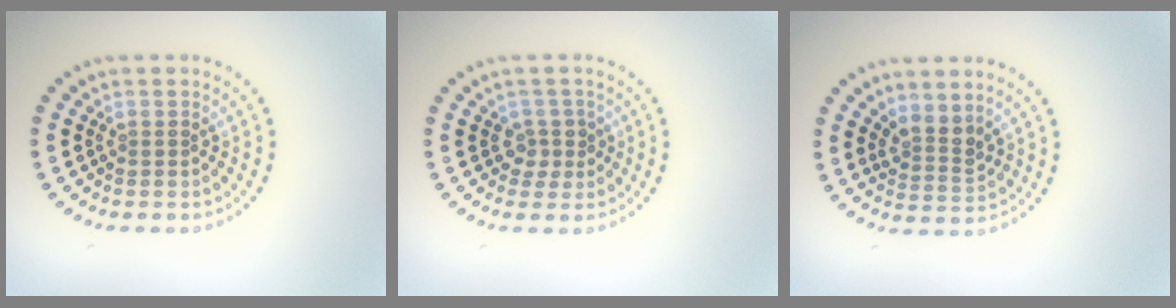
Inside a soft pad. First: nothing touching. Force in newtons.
{"total": 1.9, "press": 1.5, "slide": 1.2}
{"total": 2.4, "press": 1.9, "slide": 1.6}